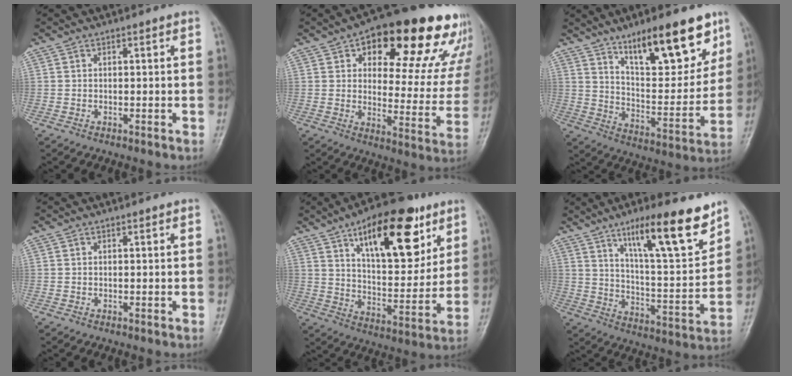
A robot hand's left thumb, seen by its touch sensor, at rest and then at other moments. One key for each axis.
{"total": 25.1, "fx": 14.6, "fy": 10.7, "fz": 17.4, "tx": -0.182, "ty": -0.038, "tz": 0.192}
{"total": 18.4, "fx": 11.7, "fy": 6.2, "fz": 12.8, "tx": -0.147, "ty": -0.067, "tz": 0.195}
{"total": 0.0}
{"total": 21.9, "fx": 11.0, "fy": 9.7, "fz": 16.2, "tx": -0.198, "ty": -0.040, "tz": 0.177}
{"total": 17.6, "fx": 11.3, "fy": 3.7, "fz": 13.0, "tx": -0.177, "ty": -0.065, "tz": 0.190}